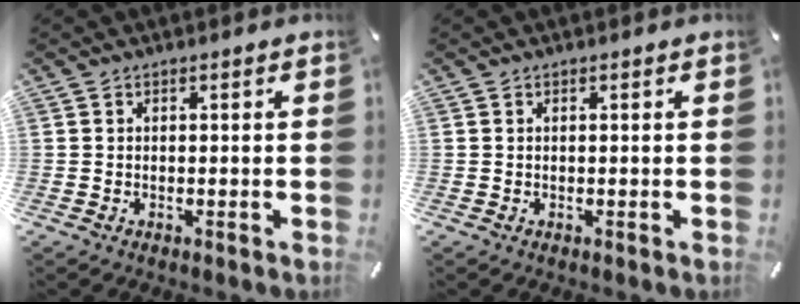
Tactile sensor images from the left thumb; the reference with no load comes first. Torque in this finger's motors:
{"motor_torque": [0.00, 0.01, 0.00, 0.00, 0.00]}